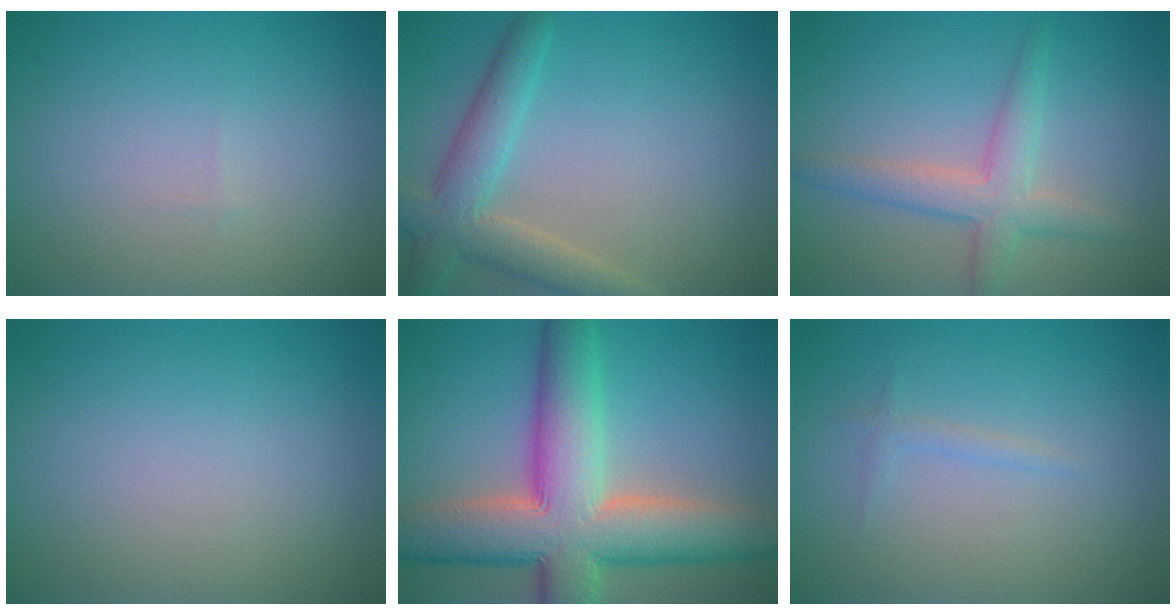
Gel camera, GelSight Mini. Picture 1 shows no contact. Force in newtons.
{"total": 4.7, "press": 4.7, "slide": 0.4}
{"total": 3.6, "press": 3.6, "slide": 0.1}
{"total": 0.0}
{"total": 12.2, "press": 12.2, "slide": 0.7}
{"total": 0.8, "press": 0.8, "slide": 0.1}